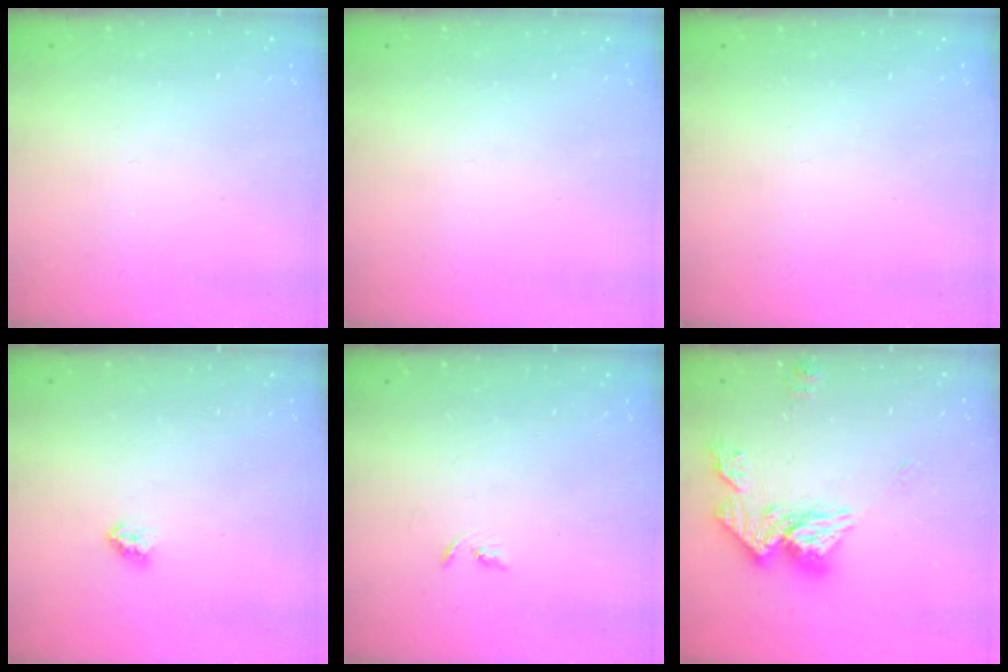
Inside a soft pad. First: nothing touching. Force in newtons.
{"total": 0.0}
{"total": 0.0}
{"total": 2.3, "press": 2.3, "slide": 0.1}
{"total": 2.2, "press": 2.2, "slide": 0.2}
{"total": 14.8, "press": 14.7, "slide": 1.6}